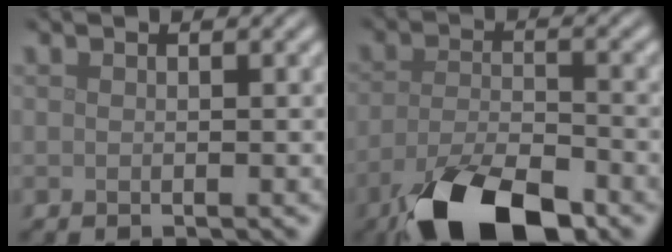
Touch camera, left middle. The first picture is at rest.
{"total": 10.5, "force": [-6.8, 4.0, 6.9], "torque": [-0.140, -0.025, -0.118]}